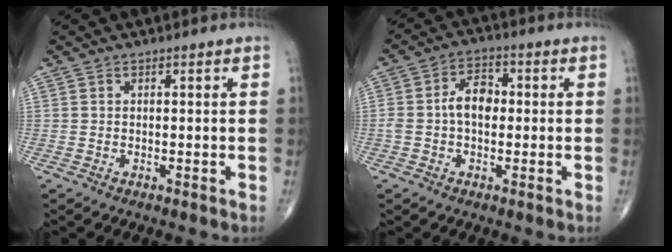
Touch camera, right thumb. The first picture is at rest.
{"total": 6.2, "force": [-0.1, 4.0, 4.7], "torque": [-0.081, 0.021, -0.009]}